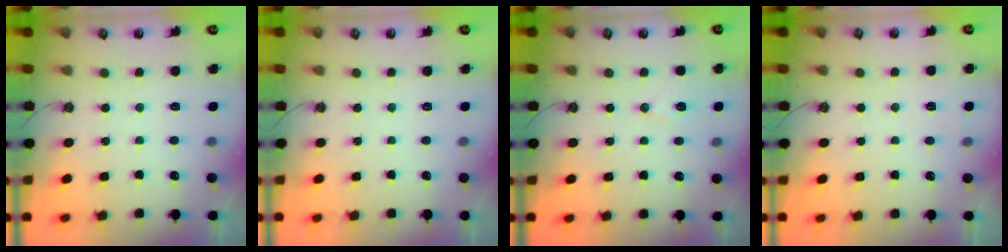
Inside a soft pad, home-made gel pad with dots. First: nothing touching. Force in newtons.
{"total": 0.0}
{"total": 7.0, "press": 5.9, "slide": 3.8}
{"total": 4.9, "press": 2.2, "slide": 4.4}